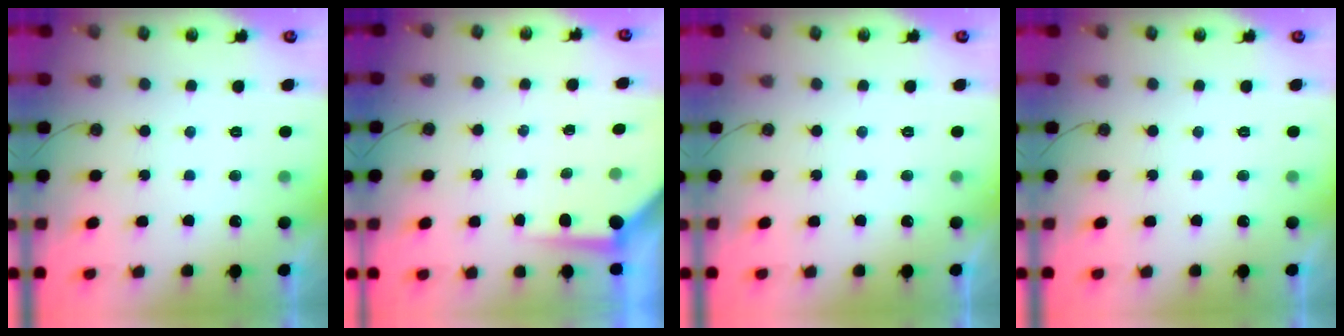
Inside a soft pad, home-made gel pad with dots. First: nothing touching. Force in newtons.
{"total": 4.1, "press": 4.1, "slide": 0.4}
{"total": 0.0}
{"total": 0.0}